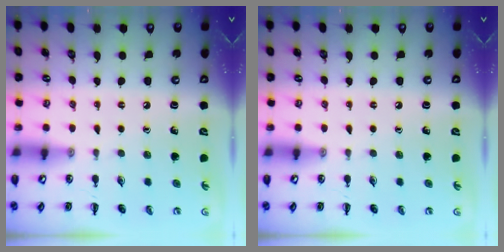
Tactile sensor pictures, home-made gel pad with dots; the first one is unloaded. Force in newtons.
{"total": 0.0}